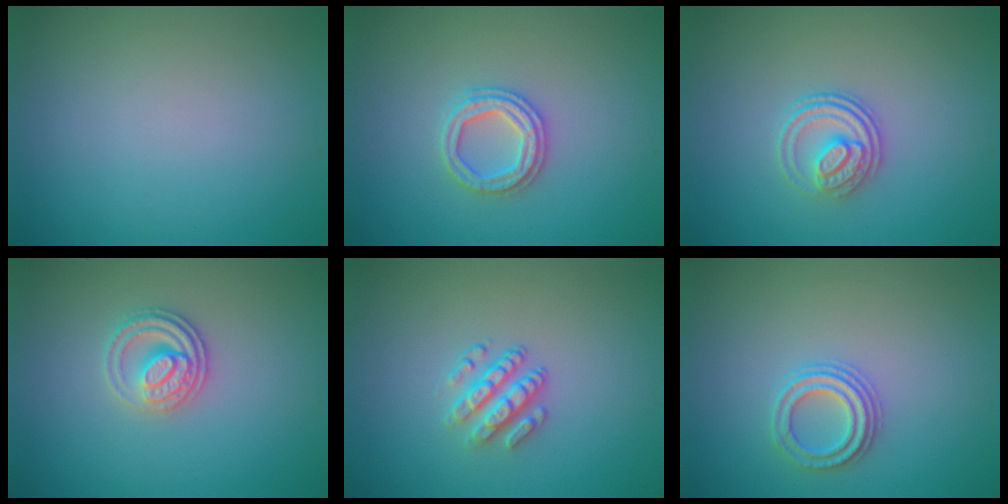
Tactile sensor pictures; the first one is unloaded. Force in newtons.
{"total": 2.4, "press": 2.4, "slide": 0.4}
{"total": 2.9, "press": 2.4, "slide": 1.6}
{"total": 2.8, "press": 2.6, "slide": 1.0}
{"total": 2.9, "press": 2.5, "slide": 1.5}
{"total": 2.3, "press": 2.2, "slide": 0.6}